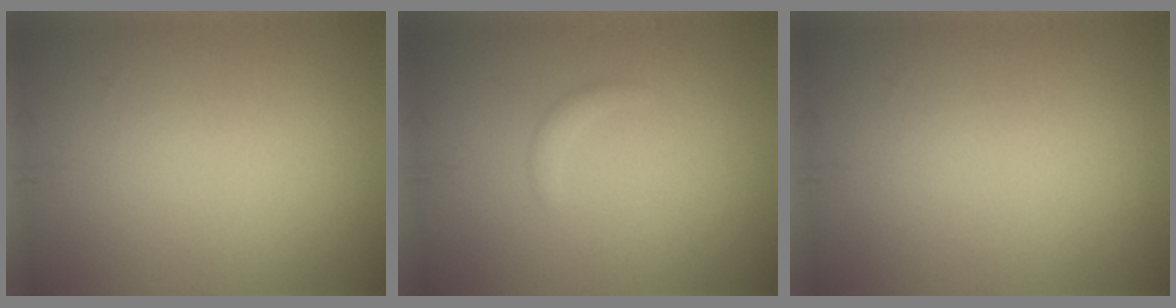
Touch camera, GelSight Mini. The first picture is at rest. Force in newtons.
{"total": 0.9, "press": 0.9, "slide": 0.2}
{"total": 0.0}